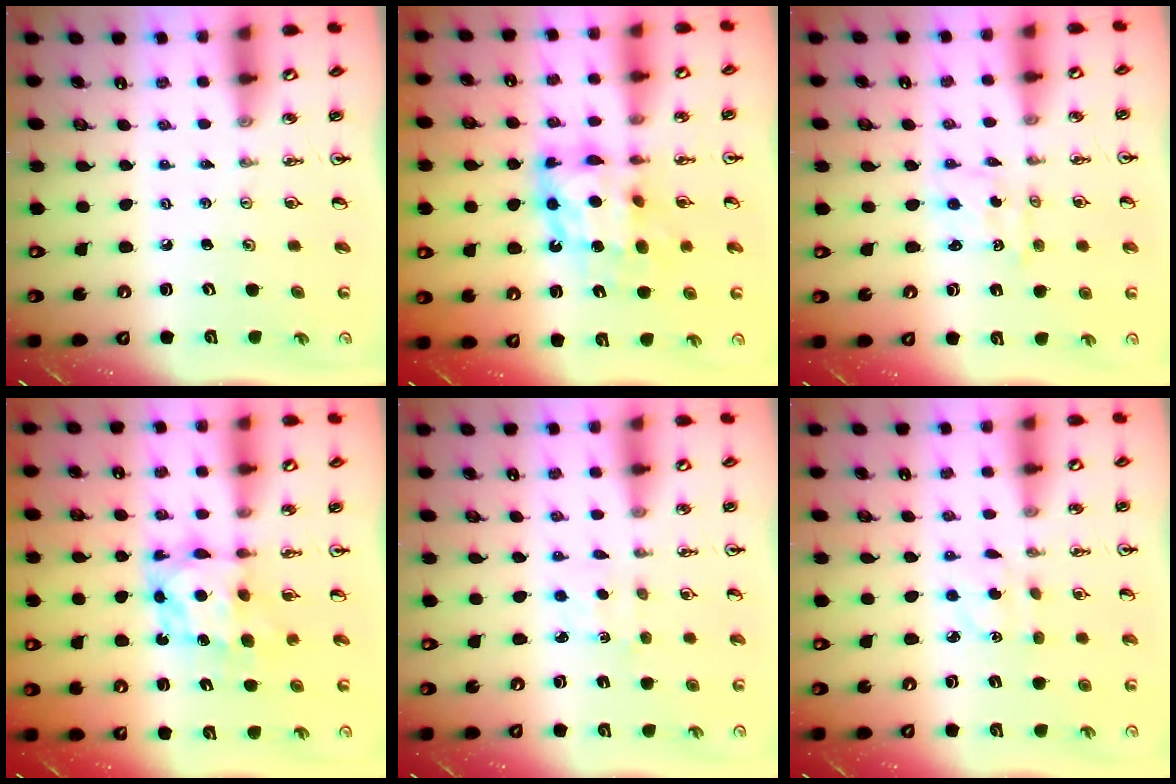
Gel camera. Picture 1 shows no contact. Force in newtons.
{"total": 11.4, "press": 11.4, "slide": 1.1}
{"total": 1.0, "press": 0.9, "slide": 0.5}
{"total": 6.7, "press": 6.7, "slide": 0.6}
{"total": 0.9, "press": 0.9, "slide": 0.2}
{"total": 3.1, "press": 3.0, "slide": 0.7}